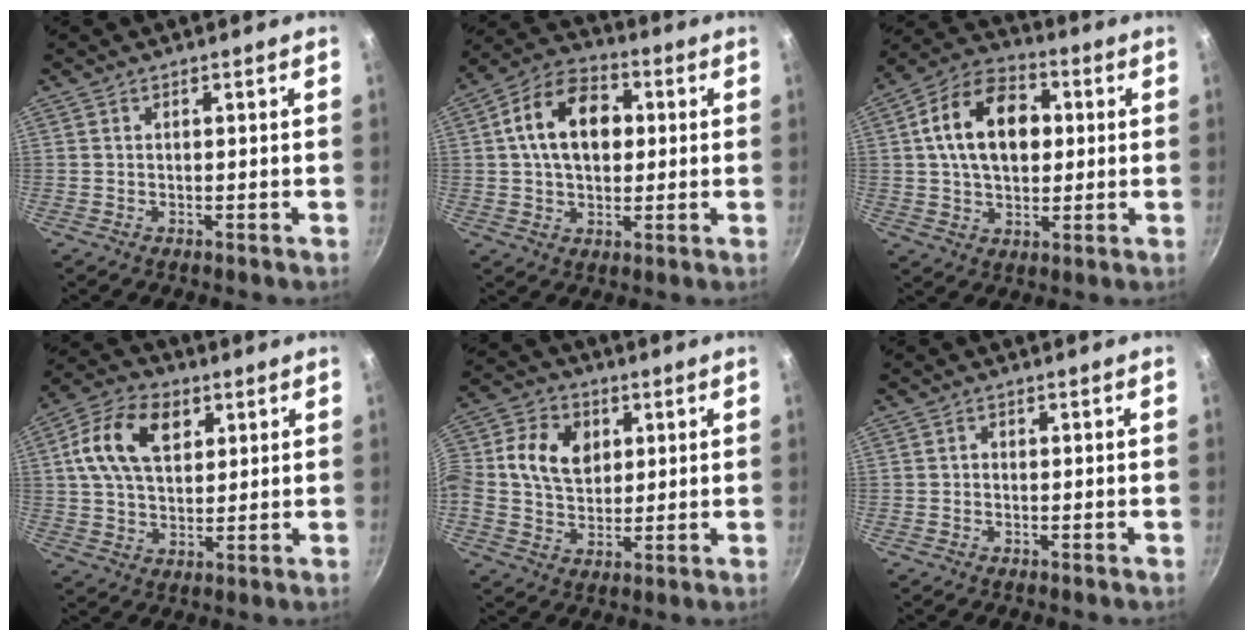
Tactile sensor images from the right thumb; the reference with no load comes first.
{"total": 14.0, "force": [2.2, 9.5, 10.0], "torque": [-0.137, 0.020, 0.021]}
{"total": 15.9, "force": [2.6, 10.8, 11.5], "torque": [-0.161, 0.020, 0.027]}
{"total": 13.5, "force": [4.4, 8.7, 9.3], "torque": [-0.152, 0.004, 0.067]}
{"total": 13.8, "force": [2.7, 10.6, 8.5], "torque": [-0.159, 0.015, 0.035]}
{"total": 0.6, "force": [-0.3, 0.5, 0.2], "torque": [-0.002, 0.002, -0.007]}